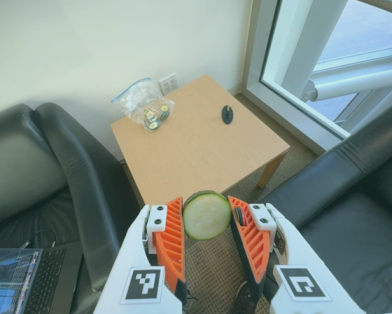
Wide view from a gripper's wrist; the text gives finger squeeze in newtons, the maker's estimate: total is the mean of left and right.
{"total": 8.9, "left": 9.1, "right": 8.8}